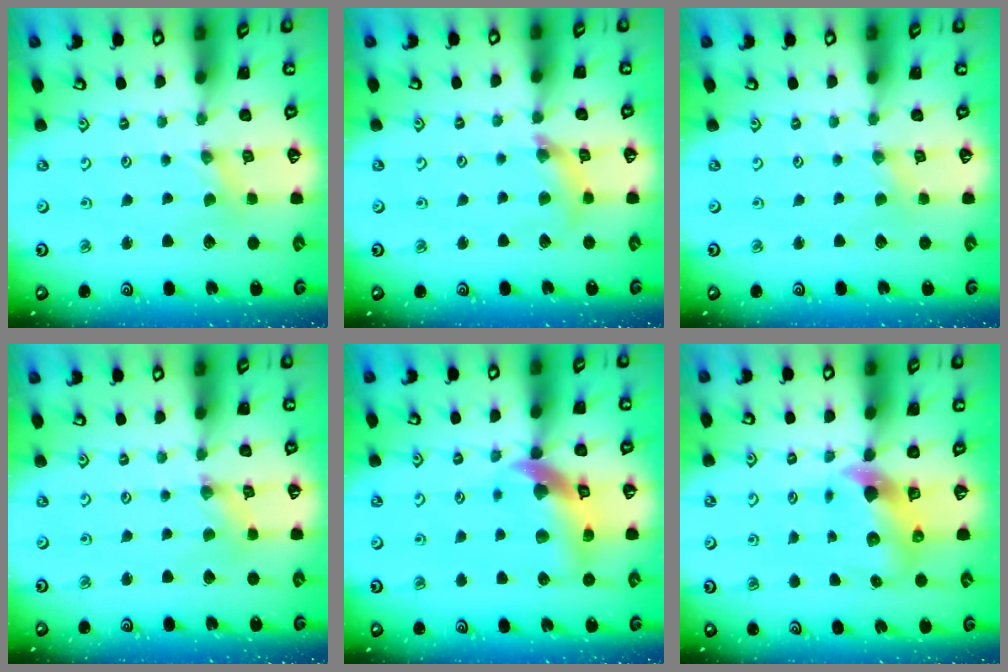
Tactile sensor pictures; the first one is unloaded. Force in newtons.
{"total": 7.5, "press": 7.5, "slide": 0.7}
{"total": 0.7, "press": 0.7, "slide": 0.2}
{"total": 1.1, "press": 1.1, "slide": 0.1}
{"total": 13.0, "press": 12.9, "slide": 1.8}
{"total": 6.9, "press": 6.8, "slide": 0.9}